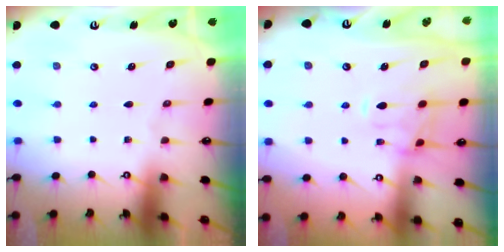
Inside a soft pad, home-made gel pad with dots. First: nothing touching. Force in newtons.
{"total": 3.5, "press": 3.3, "slide": 1.3}